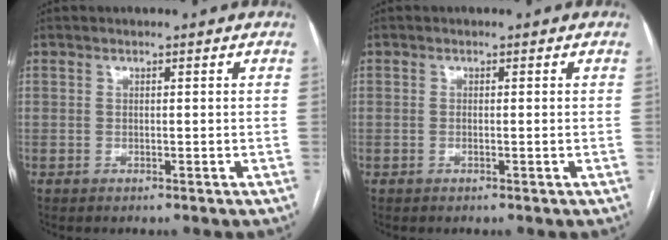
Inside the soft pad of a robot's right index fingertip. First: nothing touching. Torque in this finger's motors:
{"motor_torque": [0.11, 0.31, -0.02, 0.00]}